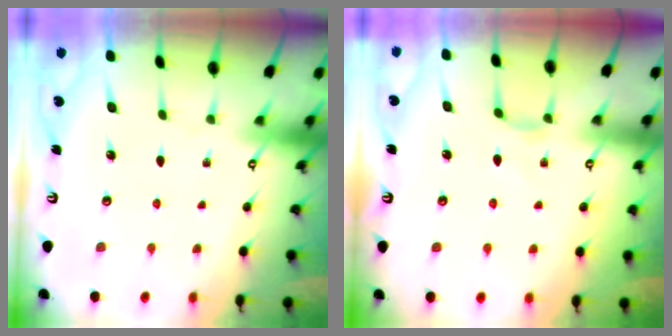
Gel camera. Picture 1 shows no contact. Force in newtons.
{"total": 3.3, "press": 3.3, "slide": 0.6}